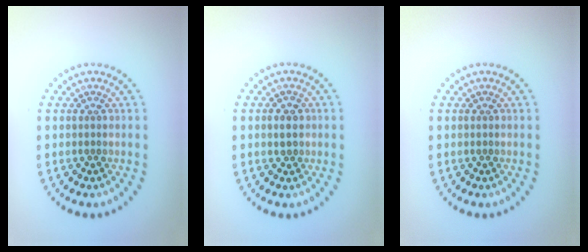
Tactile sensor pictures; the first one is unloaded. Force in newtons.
{"total": 1.5, "press": 1.5, "slide": 0.4}
{"total": 0.0}